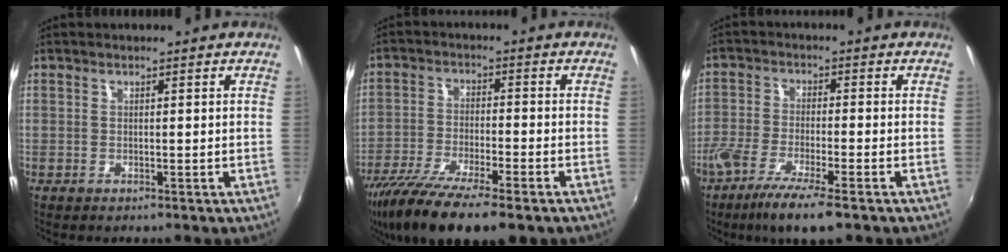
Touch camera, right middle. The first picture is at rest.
{"total": 15.7, "force": [-11.2, 3.4, 10.4], "torque": [-0.212, -0.050, -0.196]}
{"total": 9.8, "force": [-6.5, 1.5, 7.1], "torque": [-0.159, -0.026, -0.124]}